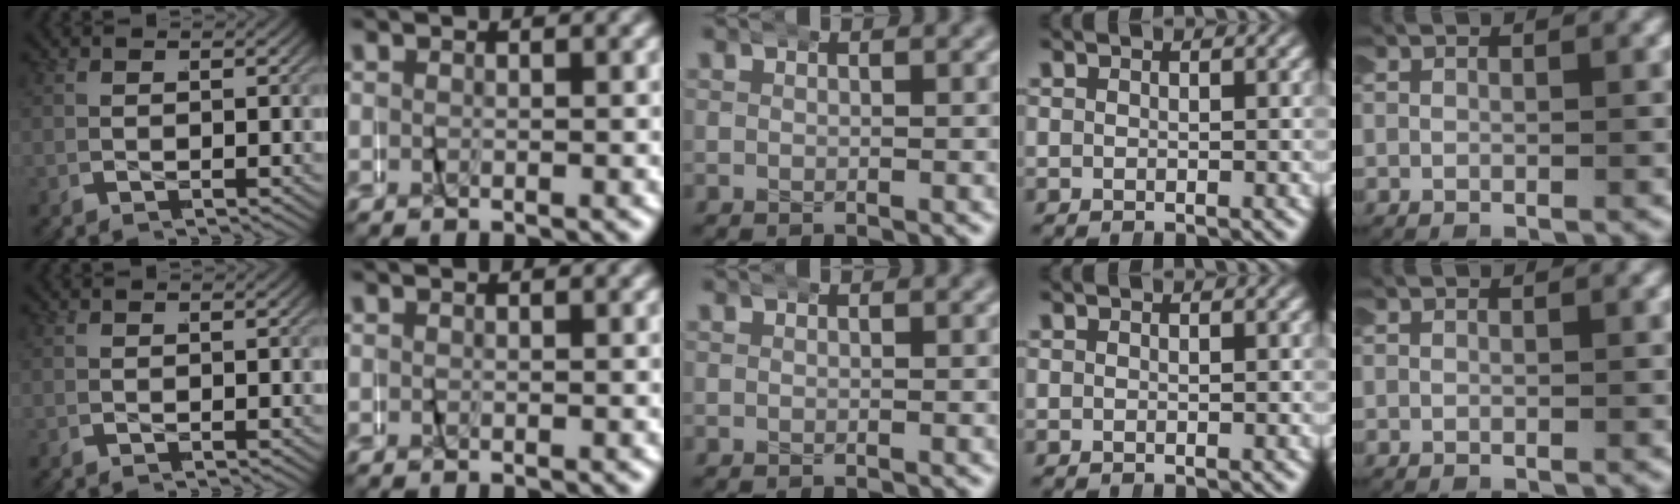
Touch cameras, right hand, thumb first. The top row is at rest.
{}